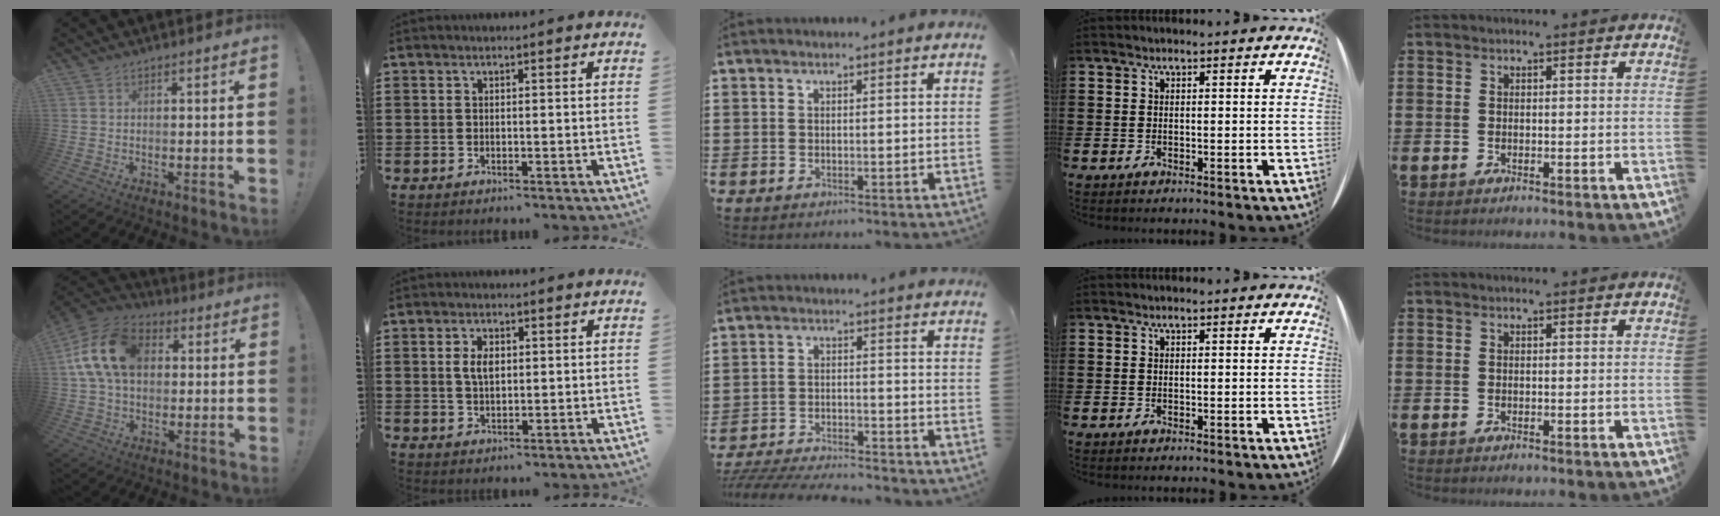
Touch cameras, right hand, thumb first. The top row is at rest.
{"thumb": {"total": 17.2, "force": [3.6, 12.1, 11.6], "torque": [-0.203, 0.012, 0.069]}, "index": {"total": 3.3, "force": [0.6, 1.8, 2.7], "torque": [-0.048, 0.007, 0.006]}, "middle": {"total": 5.5, "force": [-5.5, 0.3, 1.0], "torque": [-0.026, -0.001, -0.110]}}